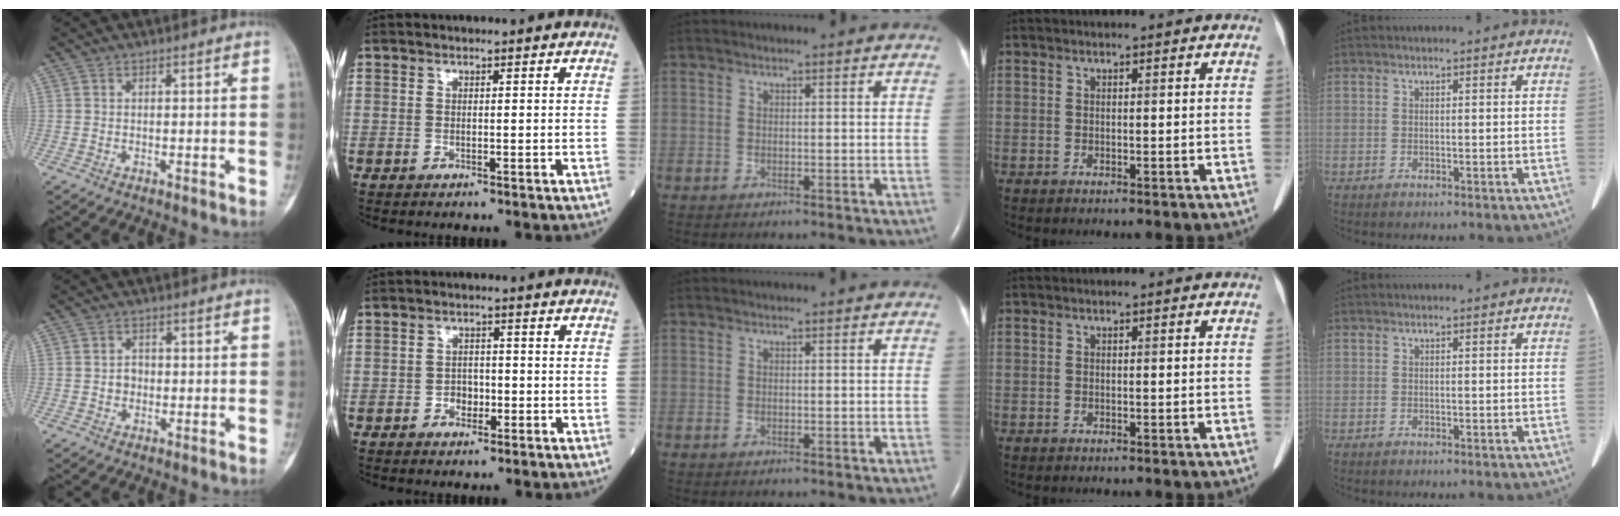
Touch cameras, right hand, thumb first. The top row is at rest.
{"thumb": {"total": 2.3, "force": [-0.2, 2.1, 1.1], "torque": [-0.001, 0.011, -0.005]}, "index": {"total": 2.4, "force": [-0.9, 1.8, 1.3], "torque": [-0.009, 0.007, -0.014]}}